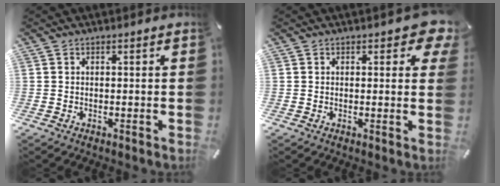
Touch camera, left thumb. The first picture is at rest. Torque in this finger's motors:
{"motor_torque": [0.34, 0.16, 0.21, -0.15, 0.06]}